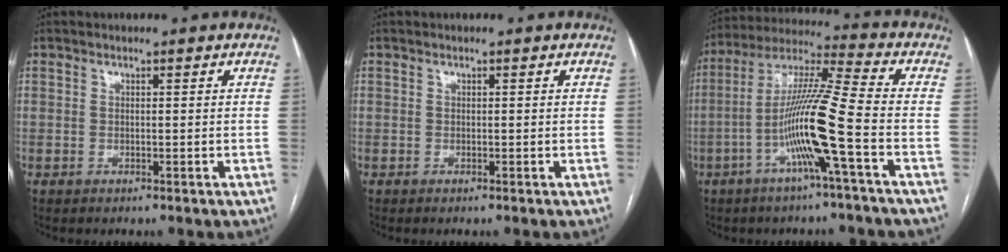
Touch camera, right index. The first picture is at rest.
{"total": 0.0}
{"total": 13.6, "force": [-4.4, -1.2, 12.8], "torque": [-0.247, 0.005, -0.091]}